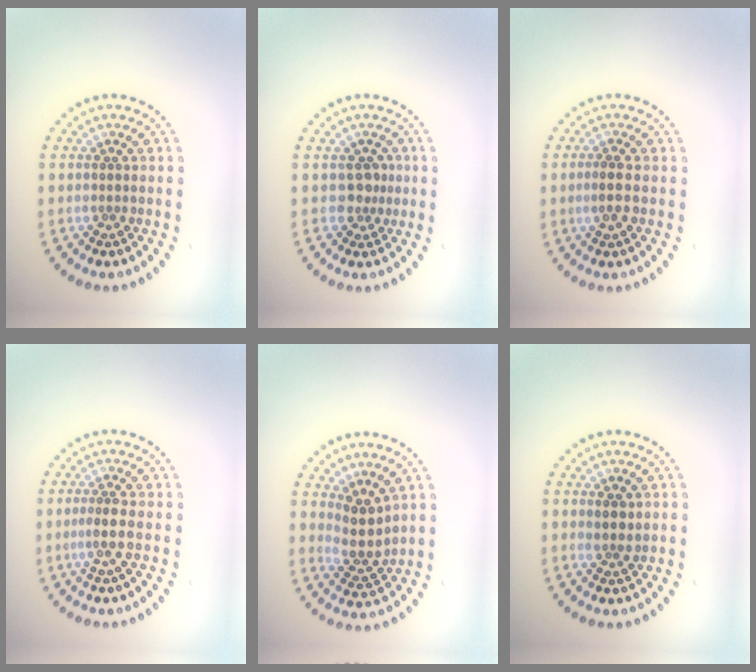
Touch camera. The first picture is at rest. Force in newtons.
{"total": 1.7, "press": 1.4, "slide": 1.1}
{"total": 1.6, "press": 1.5, "slide": 0.5}
{"total": 1.9, "press": 1.6, "slide": 1.1}
{"total": 2.9, "press": 2.1, "slide": 2.0}
{"total": 1.5, "press": 1.3, "slide": 0.6}